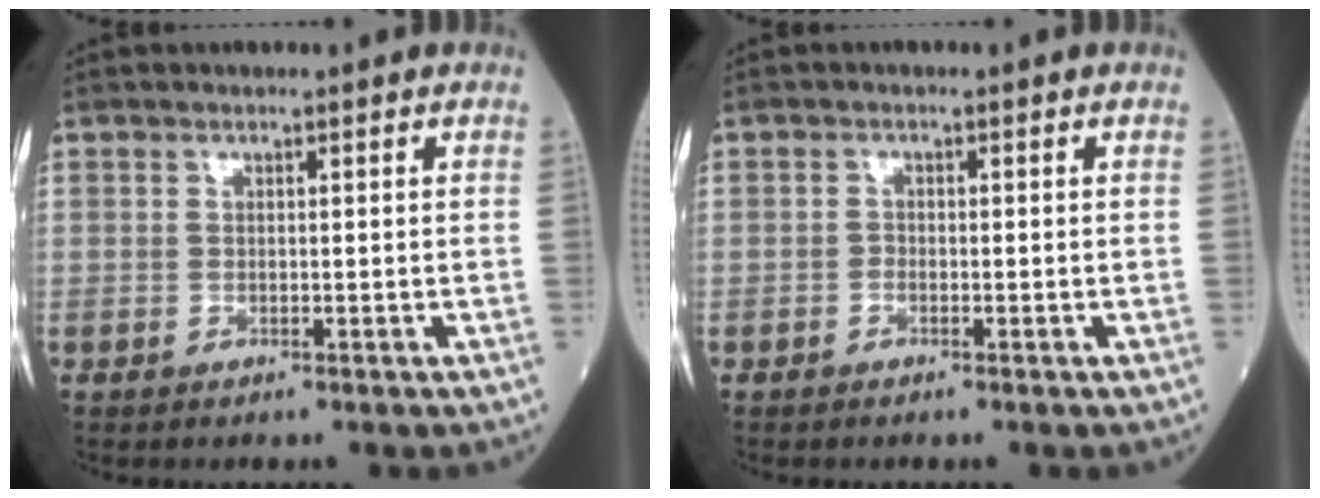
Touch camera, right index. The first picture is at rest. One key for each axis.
{"total": 0.6, "fx": -0.4, "fy": 0.3, "fz": 0.3, "tx": -0.001, "ty": 0.003, "tz": -0.009}